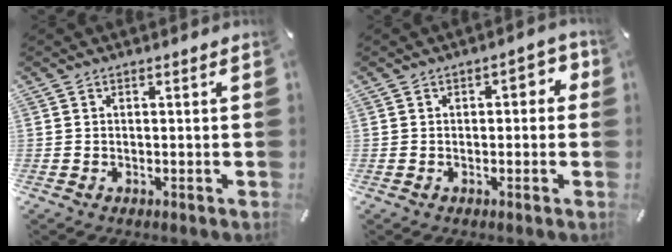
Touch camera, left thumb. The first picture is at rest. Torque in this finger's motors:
{"motor_torque": [0.43, 0.31, 0.18, 0.17, 0.07]}